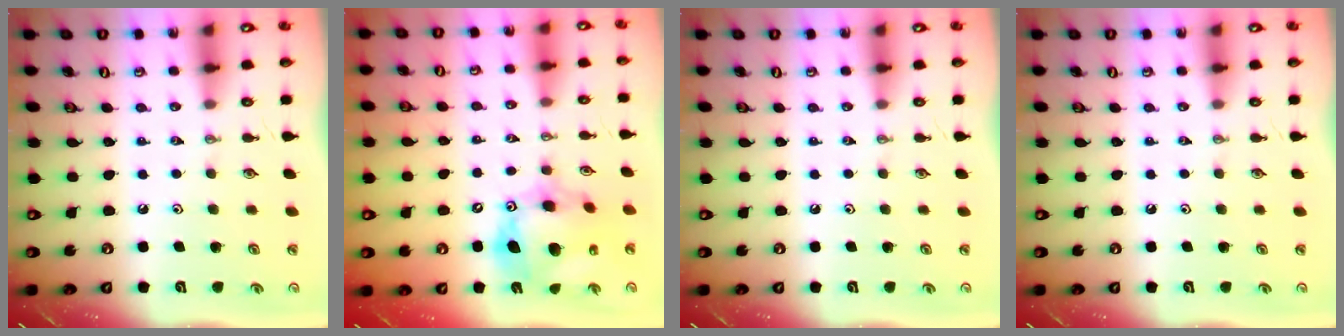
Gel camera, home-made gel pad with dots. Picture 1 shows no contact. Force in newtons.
{"total": 15.0, "press": 14.9, "slide": 1.3}
{"total": 0.0}
{"total": 0.0}